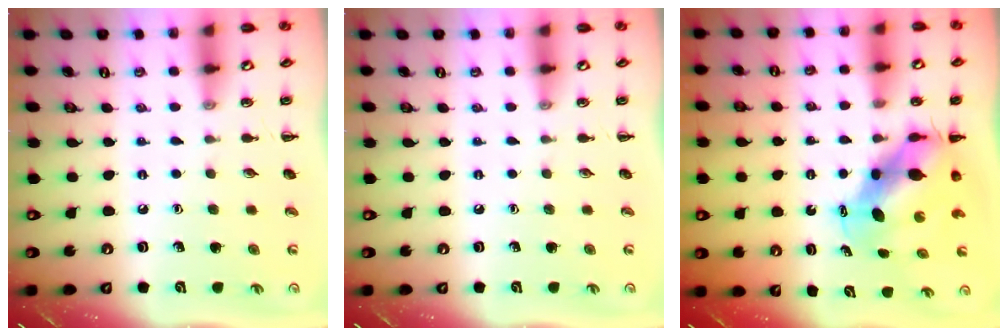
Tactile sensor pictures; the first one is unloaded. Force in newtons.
{"total": 0.0}
{"total": 8.0, "press": 7.8, "slide": 1.9}